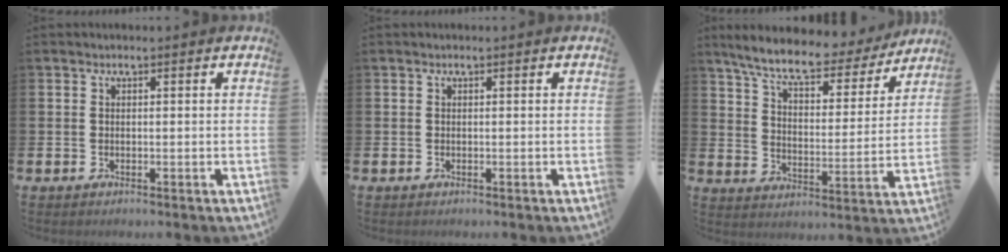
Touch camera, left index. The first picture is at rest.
{"total": 0.0}
{"total": 8.5, "force": [7.6, 1.6, 3.4], "torque": [-0.093, -0.049, 0.129]}